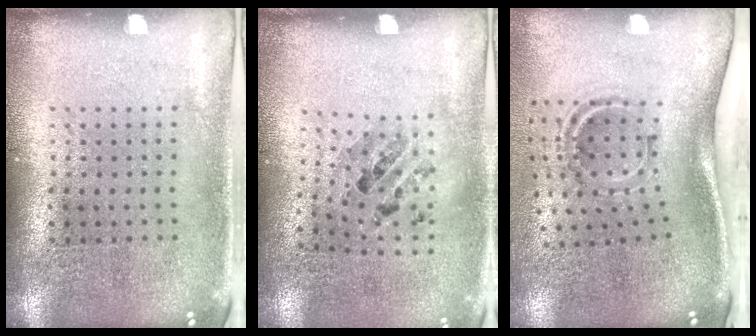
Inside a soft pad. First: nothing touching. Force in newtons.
{"total": 0.8, "press": 0.7, "slide": 0.4}
{"total": 2.1, "press": 1.2, "slide": 1.8}